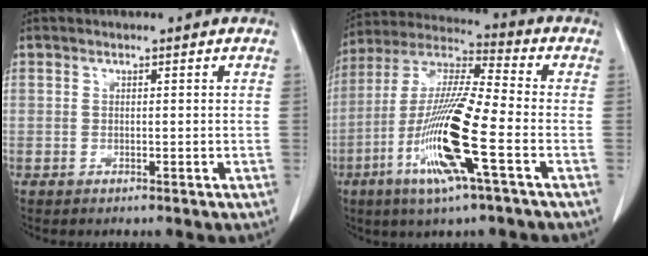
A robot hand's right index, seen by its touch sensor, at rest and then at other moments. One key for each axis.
{"total": 16.4, "fx": -5.5, "fy": 0.7, "fz": 15.4, "tx": -0.315, "ty": -0.018, "tz": -0.110}